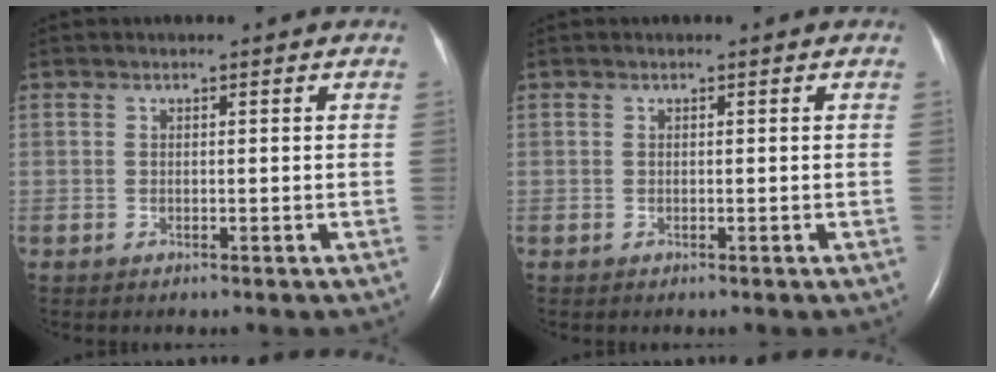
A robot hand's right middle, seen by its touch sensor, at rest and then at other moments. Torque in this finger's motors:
{"motor_torque": [0.00, 0.00, 0.00, 0.01]}